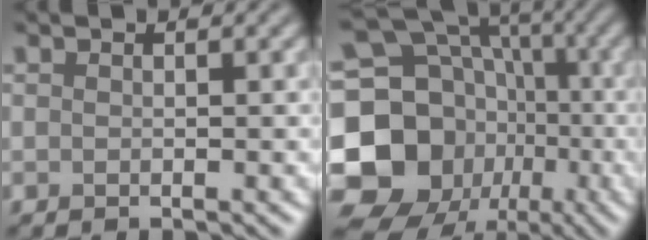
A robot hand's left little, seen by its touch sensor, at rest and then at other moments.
{"total": 18.1, "force": [-5.0, 15.5, 7.8], "torque": [-0.166, 0.000, -0.107]}